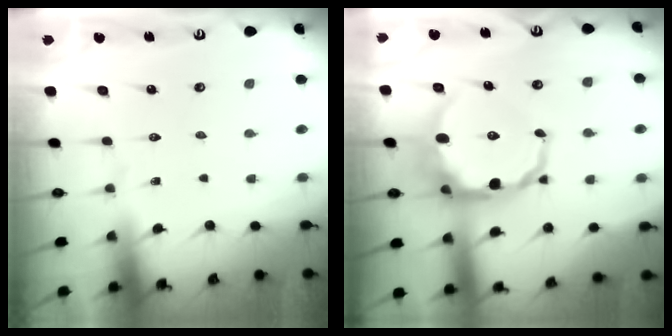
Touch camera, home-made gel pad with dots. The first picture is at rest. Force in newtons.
{"total": 12.7, "press": 12.3, "slide": 3.1}